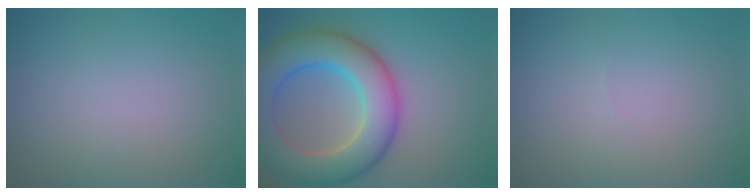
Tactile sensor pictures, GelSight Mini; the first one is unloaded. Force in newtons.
{"total": 10.1, "press": 10.1, "slide": 0.3}
{"total": 0.0}